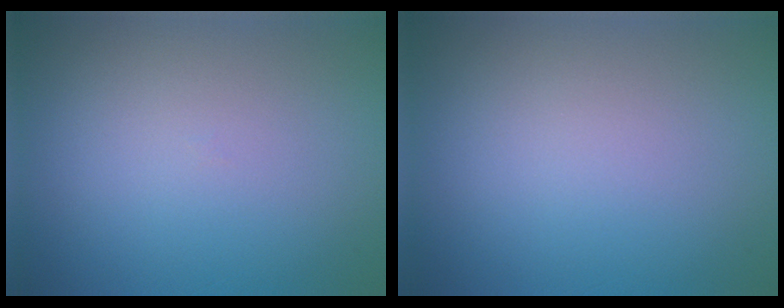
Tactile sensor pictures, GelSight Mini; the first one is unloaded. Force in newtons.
{"total": 0.0}